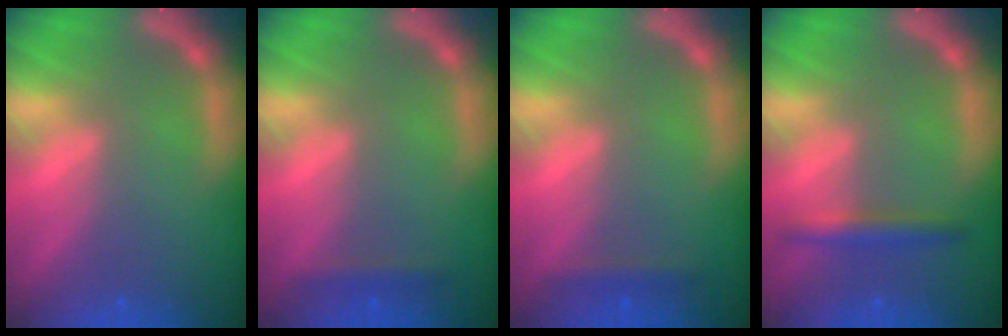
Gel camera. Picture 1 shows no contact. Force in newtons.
{"total": 1.4}
{"total": 1.4}
{"total": 2.4}